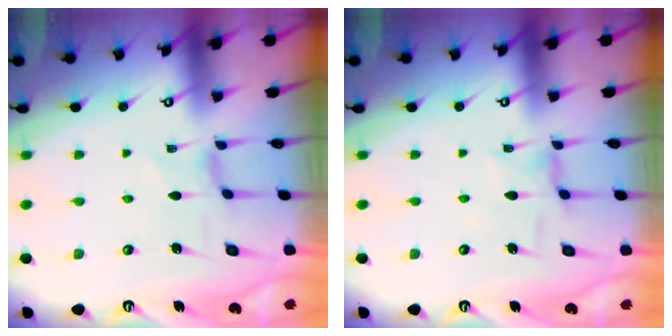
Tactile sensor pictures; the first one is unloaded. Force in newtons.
{"total": 2.0, "press": 2.0, "slide": 0.2}